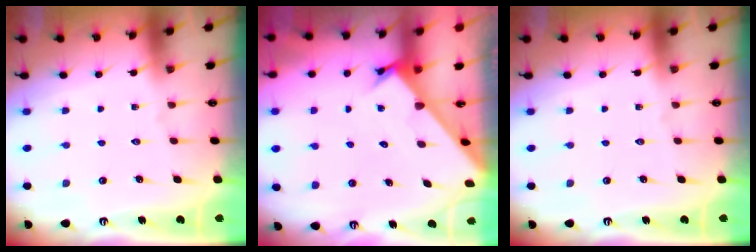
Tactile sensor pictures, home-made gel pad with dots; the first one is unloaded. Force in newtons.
{"total": 2.2, "press": 2.2, "slide": 0.2}
{"total": 0.0}